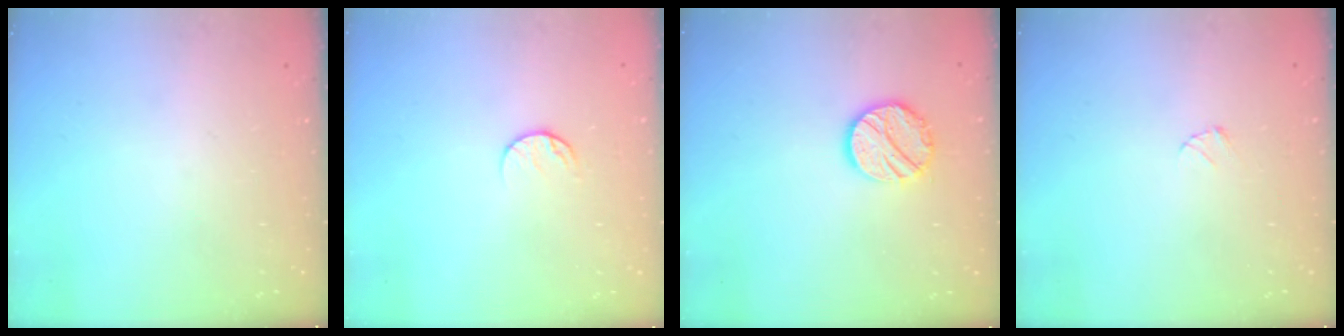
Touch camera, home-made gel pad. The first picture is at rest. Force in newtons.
{"total": 5.0, "press": 5.0, "slide": 0.6}
{"total": 11.7, "press": 11.6, "slide": 0.4}
{"total": 2.7, "press": 2.7, "slide": 0.3}